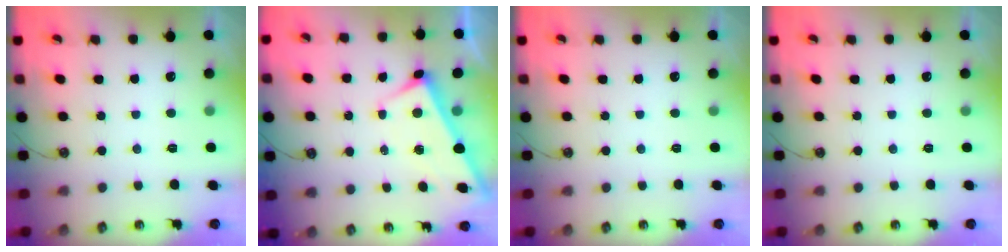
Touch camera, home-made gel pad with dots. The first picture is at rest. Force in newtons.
{"total": 4.6, "press": 4.6, "slide": 0.1}
{"total": 0.0}
{"total": 0.0}